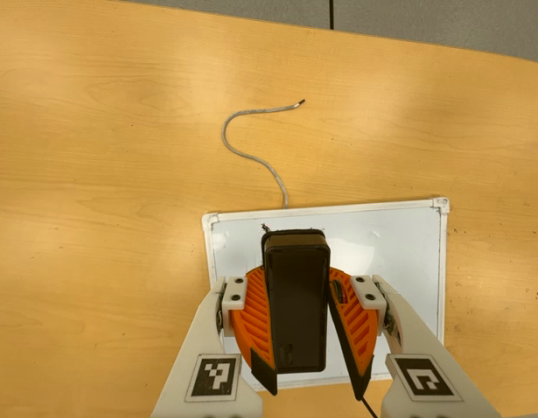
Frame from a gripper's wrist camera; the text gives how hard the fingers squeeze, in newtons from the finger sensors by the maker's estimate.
{"total": 8.7, "left": 8.7, "right": 8.7}